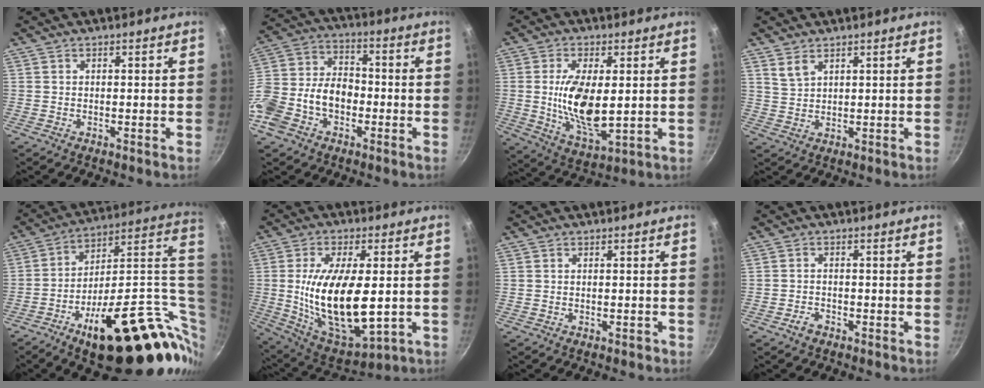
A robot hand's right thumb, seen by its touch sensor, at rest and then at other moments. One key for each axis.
{"total": 16.5, "fx": -4.7, "fy": 11.6, "fz": 10.8, "tx": -0.189, "ty": 0.053, "tz": -0.096}
{"total": 13.1, "fx": 0.8, "fy": 5.8, "fz": 11.7, "tx": -0.215, "ty": -0.015, "tz": 0.022}
{"total": 3.3, "fx": 2.2, "fy": 1.7, "fz": 1.7, "tx": -0.032, "ty": -0.011, "tz": 0.047}
{"total": 32.8, "fx": -1.9, "fy": 14.5, "fz": 29.4, "tx": -0.382, "ty": 0.006, "tz": -0.012}
{"total": 20.6, "fx": -0.8, "fy": 9.2, "fz": 18.4, "tx": -0.324, "ty": -0.008, "tz": 0.003}
{"total": 0.6, "fx": -0.3, "fy": 0.2, "fz": 0.4, "tx": -0.005, "ty": 0.005, "tz": -0.004}
{"total": 2.1, "fx": -1.5, "fy": 1.2, "fz": 0.9, "tx": -0.016, "ty": 0.015, "tz": -0.027}